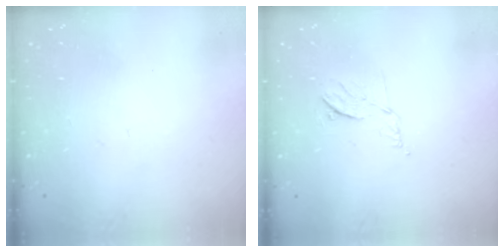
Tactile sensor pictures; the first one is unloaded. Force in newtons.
{"total": 6.5, "press": 6.4, "slide": 1.0}